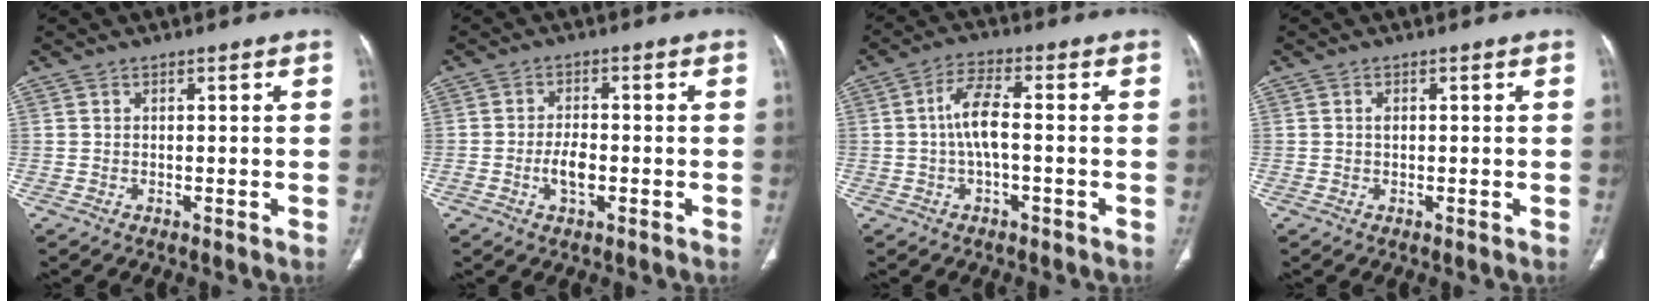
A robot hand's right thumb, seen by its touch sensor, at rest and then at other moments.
{"total": 4.1, "force": [-1.2, 2.1, 3.4], "torque": [-0.059, 0.006, -0.020]}
{"total": 6.1, "force": [-0.4, 2.3, 5.7], "torque": [-0.121, 0.019, -0.014]}
{"total": 0.8, "force": [0.1, 0.6, 0.6], "torque": [-0.010, 0.002, 0.003]}